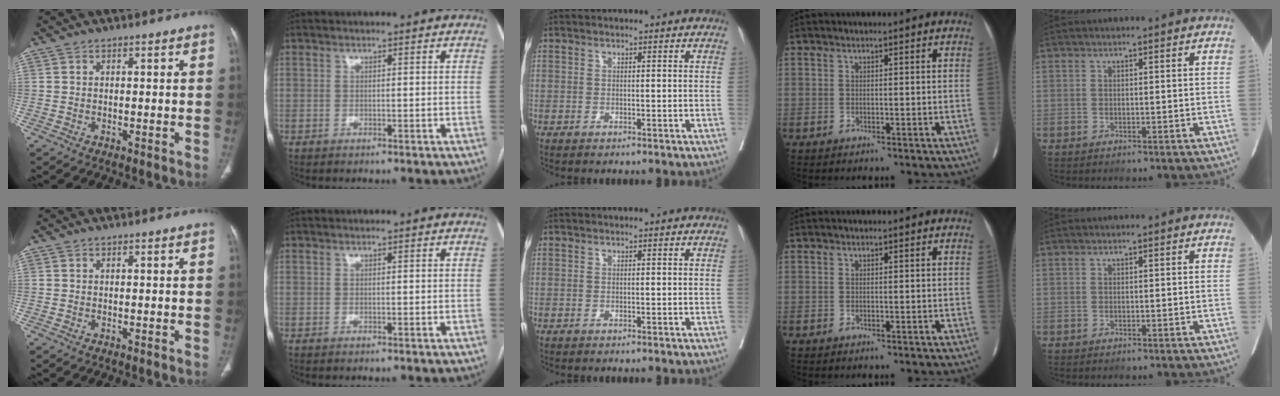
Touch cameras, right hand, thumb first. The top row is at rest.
{}